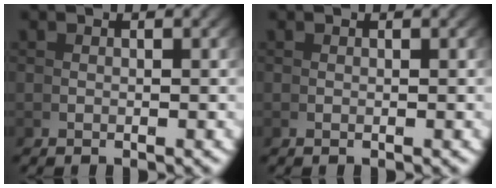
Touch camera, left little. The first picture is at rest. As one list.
[{"total": 0.0}]